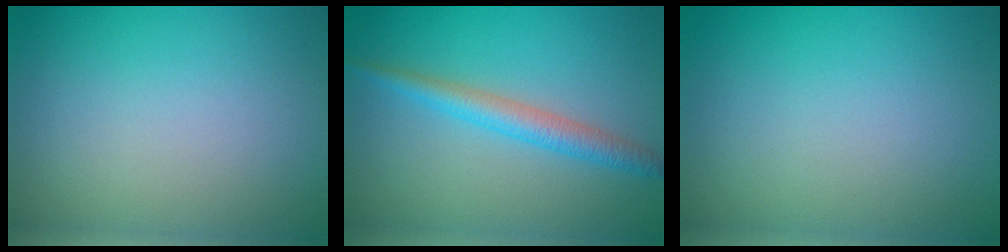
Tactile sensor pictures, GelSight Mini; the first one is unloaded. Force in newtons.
{"total": 2.9, "press": 2.9, "slide": 0.1}
{"total": 0.0}